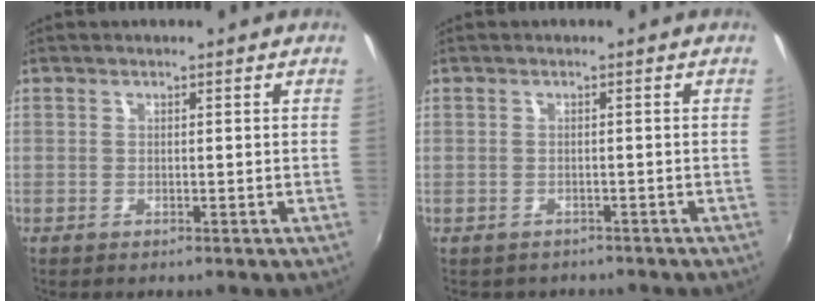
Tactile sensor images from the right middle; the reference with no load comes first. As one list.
[{"total": 1.9, "force": [-1.2, 1.5, 0.2], "torque": [-0.010, 0.000, -0.014]}]